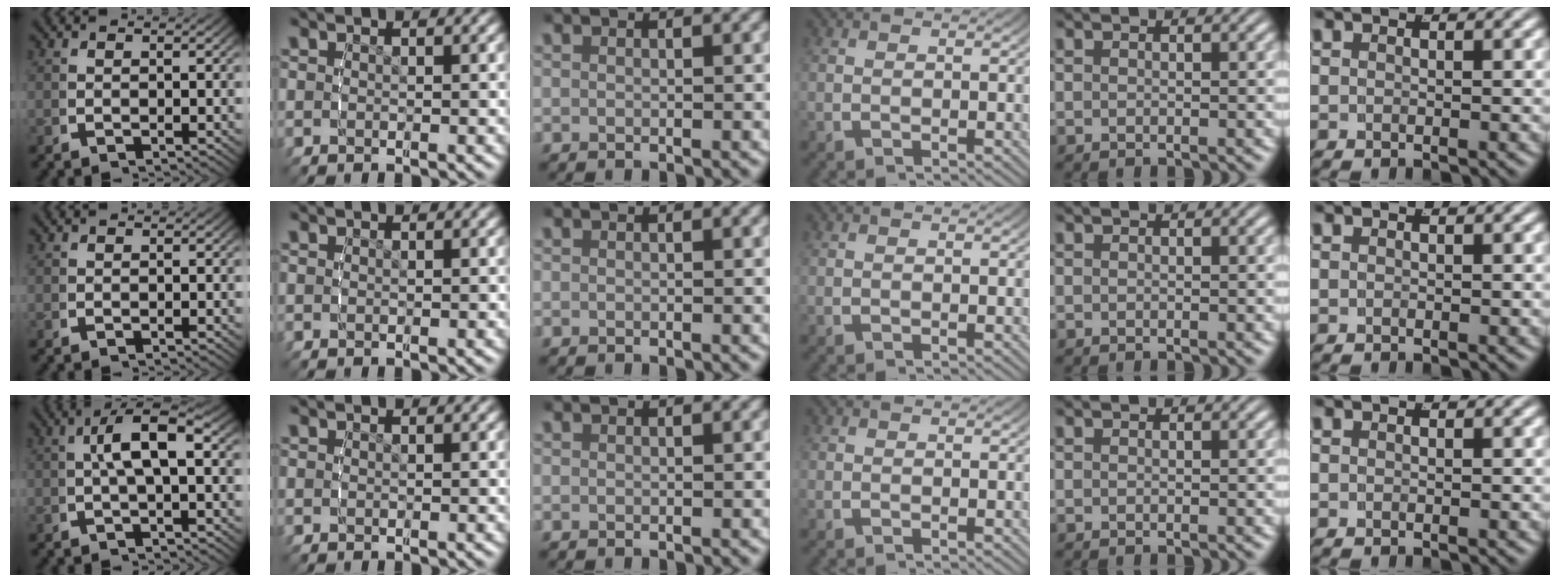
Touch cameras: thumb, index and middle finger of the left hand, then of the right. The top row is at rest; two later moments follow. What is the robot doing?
{"motion": "lift_and_place", "object": "legos"}